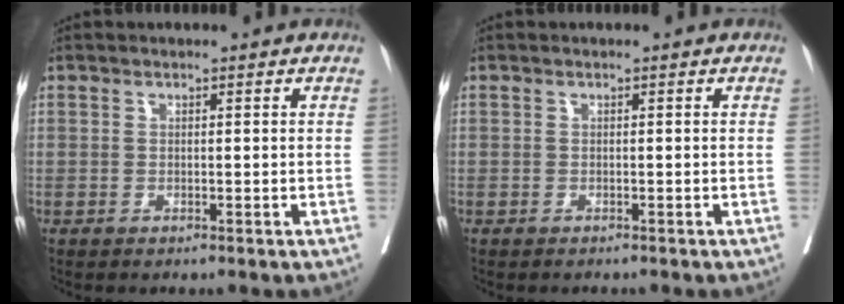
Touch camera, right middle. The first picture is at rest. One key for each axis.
{"total": 0.0}